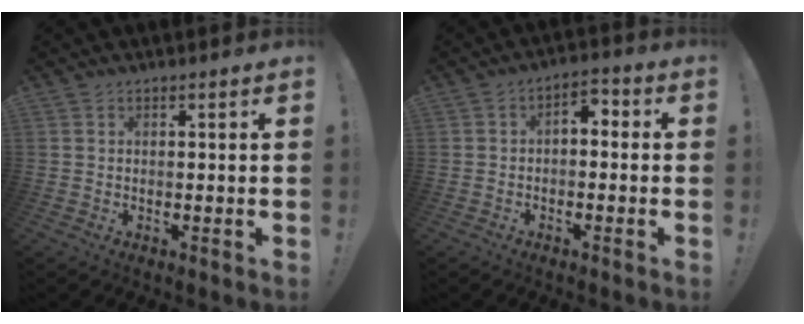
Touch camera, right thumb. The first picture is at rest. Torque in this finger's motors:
{"motor_torque": [0.58, 0.50, 0.43, -0.11, -0.02]}